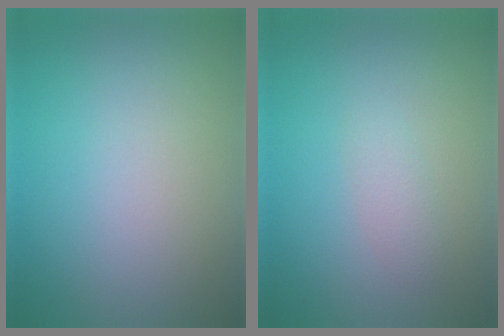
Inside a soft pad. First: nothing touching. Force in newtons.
{"total": 1.2, "press": 1.2, "slide": 0.1}